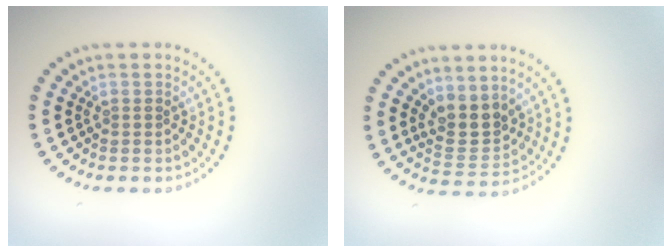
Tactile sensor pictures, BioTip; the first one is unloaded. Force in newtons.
{"total": 3.3, "press": 2.9, "slide": 1.6}